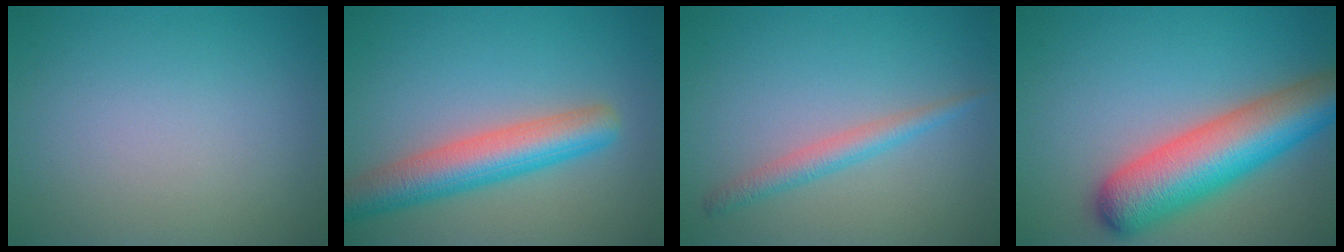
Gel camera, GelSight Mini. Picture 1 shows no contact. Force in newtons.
{"total": 6.1, "press": 6.1, "slide": 0.3}
{"total": 2.2, "press": 2.2, "slide": 0.1}
{"total": 9.5, "press": 9.4, "slide": 0.3}